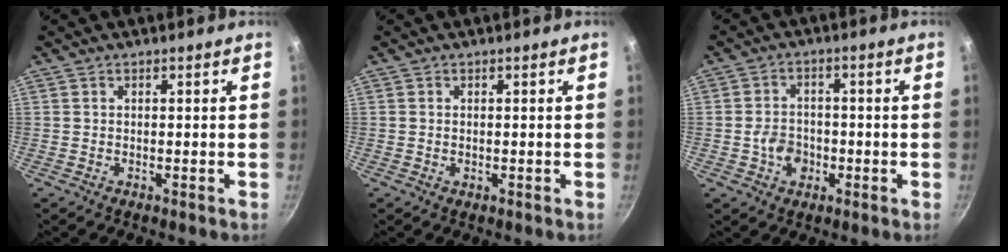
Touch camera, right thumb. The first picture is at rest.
{"total": 0.6, "force": [0.0, 0.4, 0.5], "torque": [-0.007, 0.000, 0.001]}
{"total": 5.6, "force": [-1.6, 4.4, 3.0], "torque": [-0.031, 0.017, -0.029]}